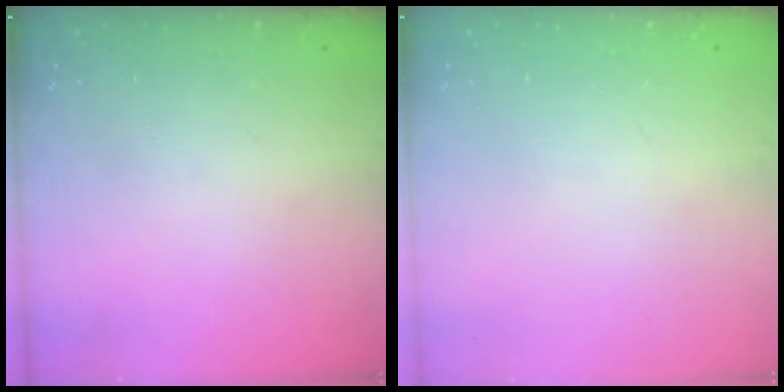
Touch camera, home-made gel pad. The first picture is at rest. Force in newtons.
{"total": 0.0}